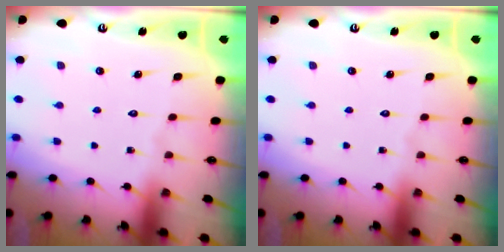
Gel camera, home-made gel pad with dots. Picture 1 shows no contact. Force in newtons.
{"total": 0.0}